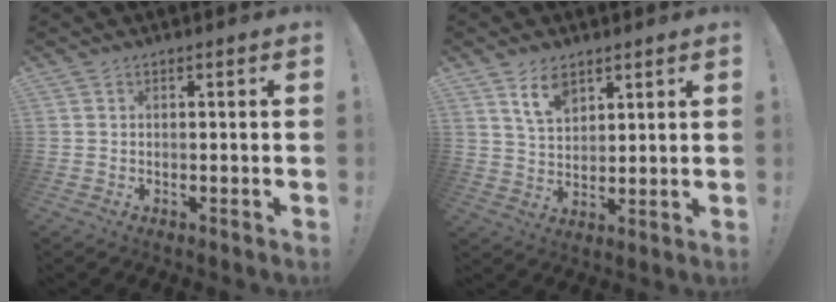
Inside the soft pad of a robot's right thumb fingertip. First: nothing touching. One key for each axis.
{"total": 8.0, "fx": 5.4, "fy": 4.1, "fz": 4.3, "tx": -0.070, "ty": -0.025, "tz": 0.099}